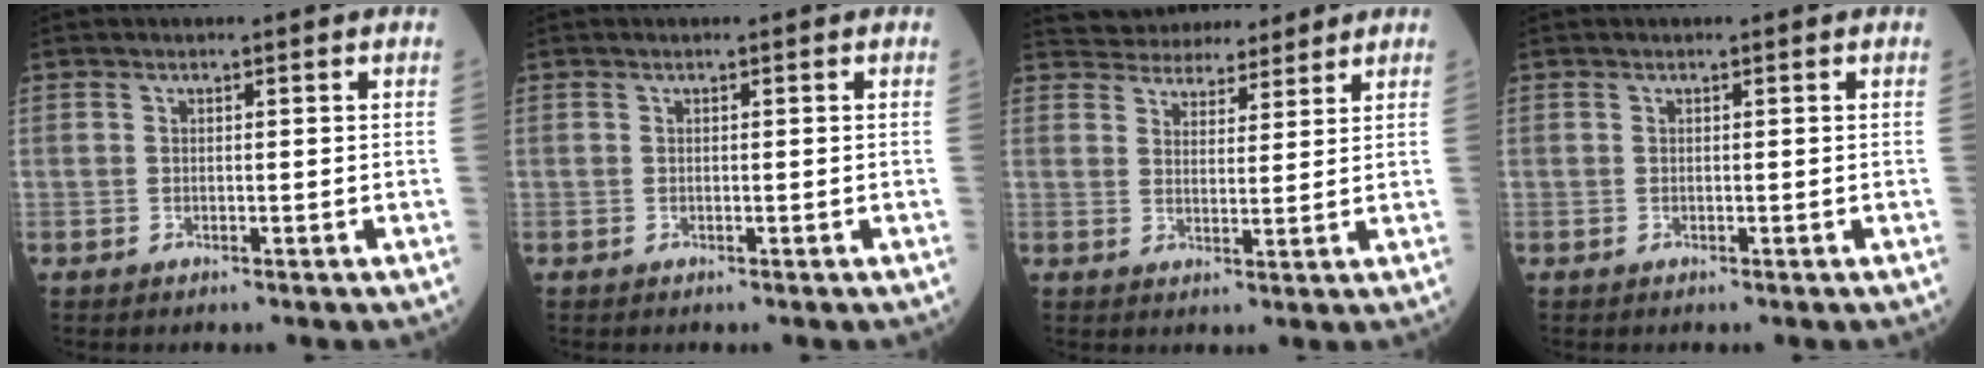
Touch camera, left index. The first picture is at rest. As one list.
[{"total": 0.0}, {"total": 9.7, "force": [9.0, 2.9, 2.0], "torque": [-0.028, 0.017, 0.134]}, {"total": 0.0}]